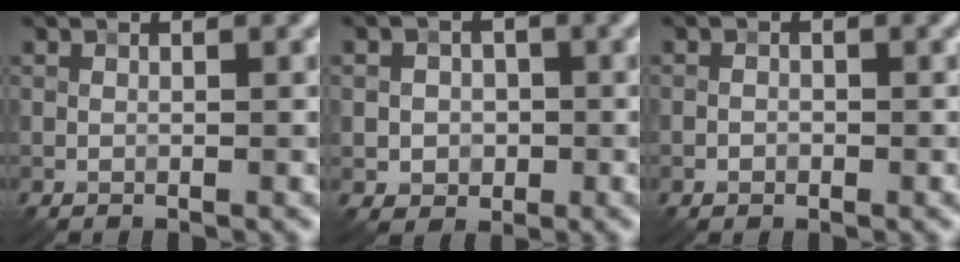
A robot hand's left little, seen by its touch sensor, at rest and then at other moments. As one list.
[{"total": 2.6, "force": [-0.3, 2.4, 1.0], "torque": [0.002, -0.005, -0.014]}, {"total": 0.7, "force": [-0.3, 0.5, 0.3], "torque": [-0.004, 0.000, -0.007]}]